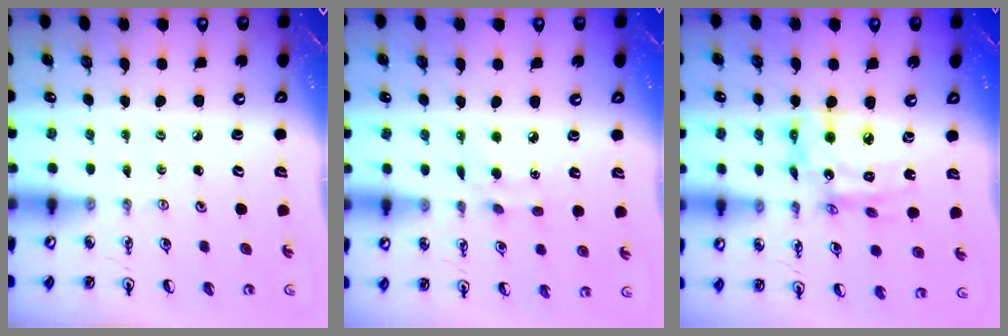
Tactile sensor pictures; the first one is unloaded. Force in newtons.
{"total": 6.3, "press": 6.3, "slide": 0.6}
{"total": 12.9, "press": 12.8, "slide": 1.7}